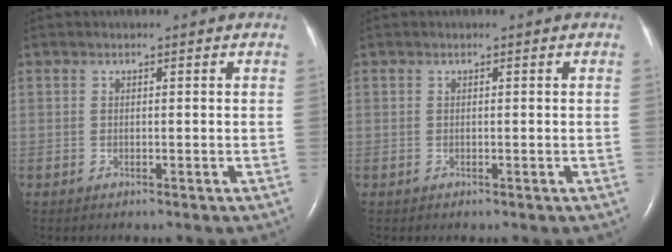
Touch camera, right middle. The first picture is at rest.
{"total": 0.0}